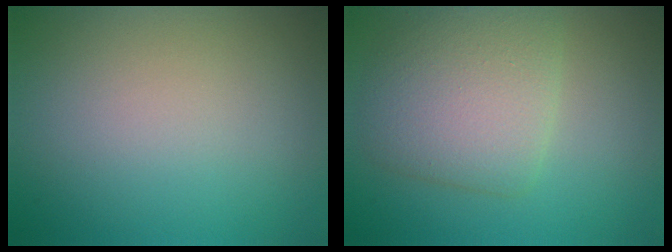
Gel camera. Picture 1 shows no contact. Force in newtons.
{"total": 5.0, "press": 5.0, "slide": 0.2}